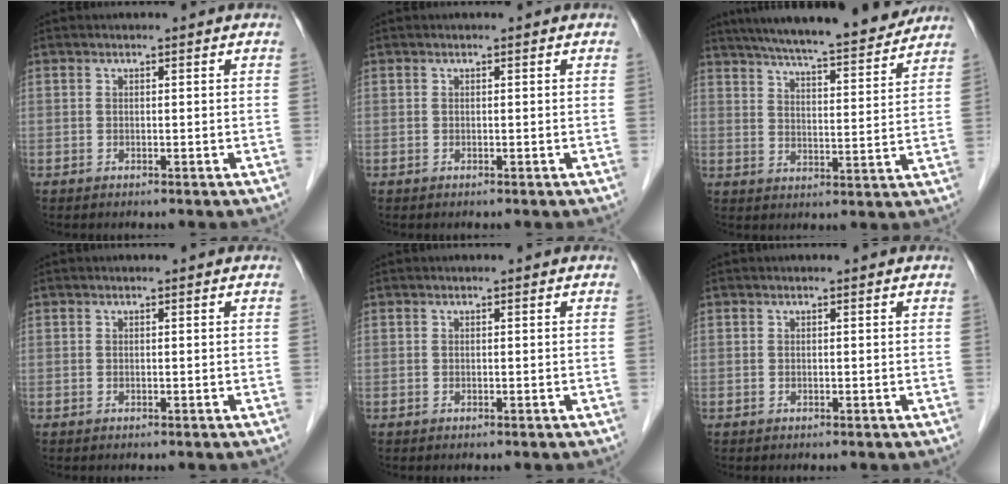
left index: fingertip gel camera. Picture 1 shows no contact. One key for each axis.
{"total": 0.0}
{"total": 19.9, "fx": 17.8, "fy": 2.1, "fz": 8.7, "tx": -0.134, "ty": 0.001, "tz": 0.249}
{"total": 0.0}
{"total": 0.0}
{"total": 0.0}